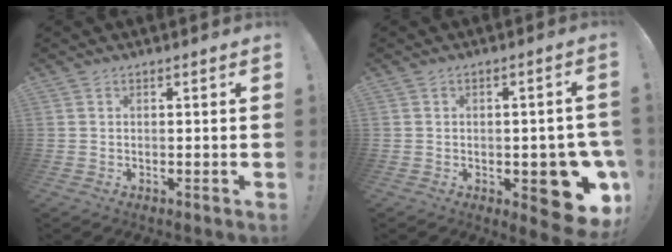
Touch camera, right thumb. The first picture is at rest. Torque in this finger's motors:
{"motor_torque": [2.19, 2.23, 1.19, -1.17, 0.12]}